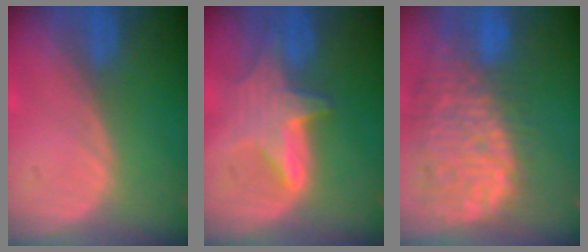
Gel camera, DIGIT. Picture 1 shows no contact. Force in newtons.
{"total": 6.8, "press": 6.3, "slide": 2.4}
{"total": 13.8, "press": 11.6, "slide": 7.5}